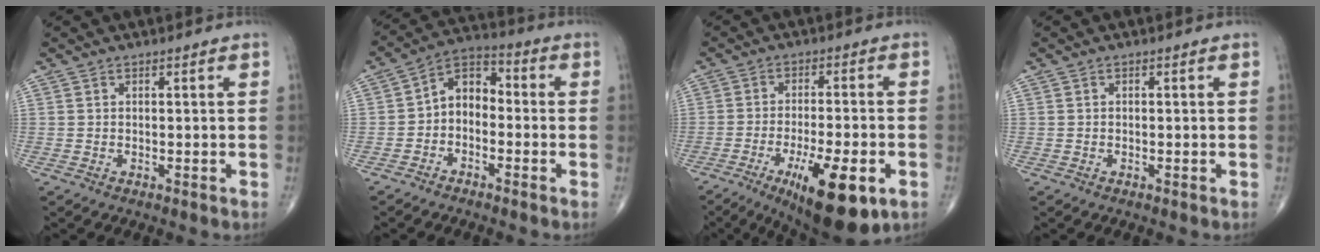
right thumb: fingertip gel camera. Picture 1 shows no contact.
{"total": 7.3, "force": [-1.5, 5.2, 5.0], "torque": [-0.060, 0.038, -0.047]}
{"total": 15.8, "force": [-6.8, 4.7, 13.4], "torque": [-0.193, 0.003, -0.095]}
{"total": 0.0}